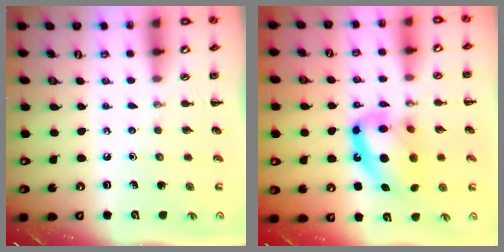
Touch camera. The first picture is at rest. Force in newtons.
{"total": 14.8, "press": 14.4, "slide": 3.6}